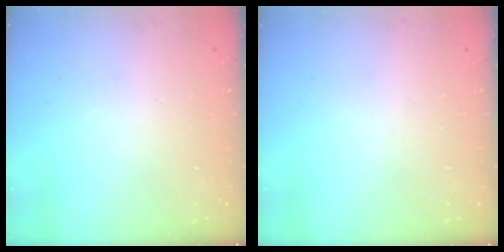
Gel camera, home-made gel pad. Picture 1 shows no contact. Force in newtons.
{"total": 0.0}